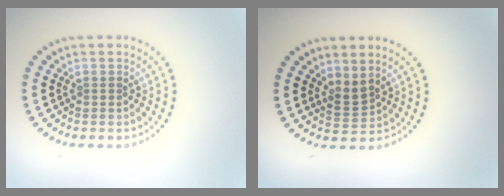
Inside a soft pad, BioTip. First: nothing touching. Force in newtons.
{"total": 1.7, "press": 1.2, "slide": 1.2}